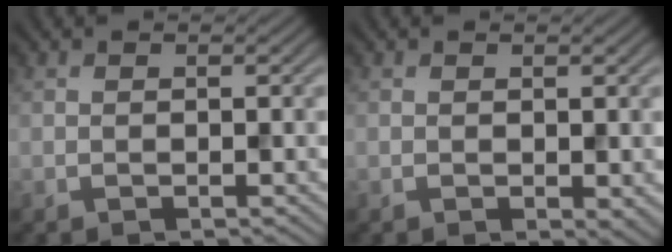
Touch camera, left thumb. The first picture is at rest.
{"total": 1.0, "force": [0.0, 0.6, 0.8], "torque": [-0.010, -0.002, 0.004]}